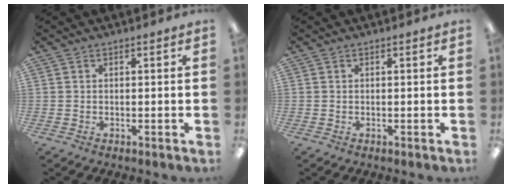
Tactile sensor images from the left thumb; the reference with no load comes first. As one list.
[{"total": 0.0}]